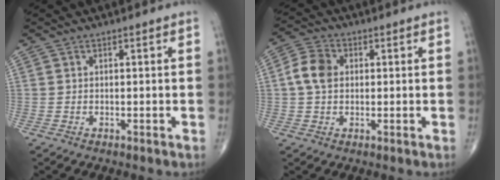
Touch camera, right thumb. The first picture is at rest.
{"total": 5.9, "force": [0.6, 4.4, 3.9], "torque": [-0.074, 0.011, 0.004]}